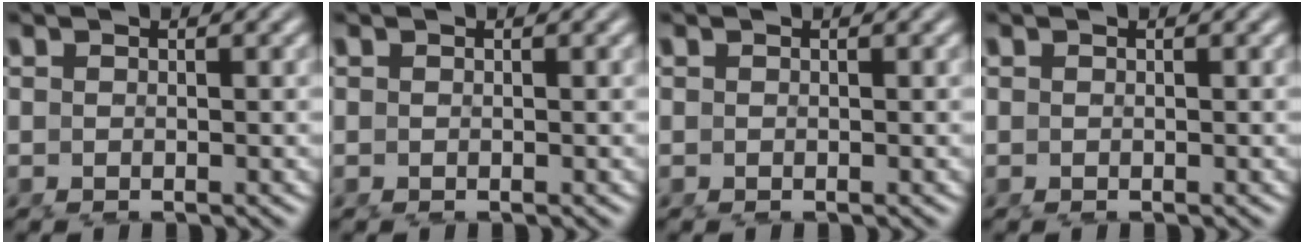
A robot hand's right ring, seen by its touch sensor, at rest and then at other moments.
{"total": 0.0}
{"total": 0.0}
{"total": 0.0}